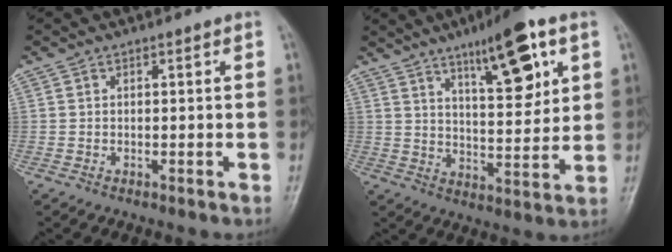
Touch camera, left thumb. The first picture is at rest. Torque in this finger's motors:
{"motor_torque": [0.28, 0.52, 0.23, 0.08, 0.11]}